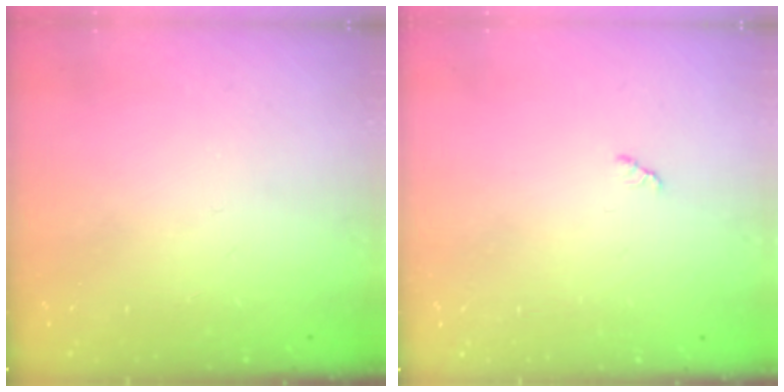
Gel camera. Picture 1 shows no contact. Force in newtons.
{"total": 2.1, "press": 2.1, "slide": 0.3}